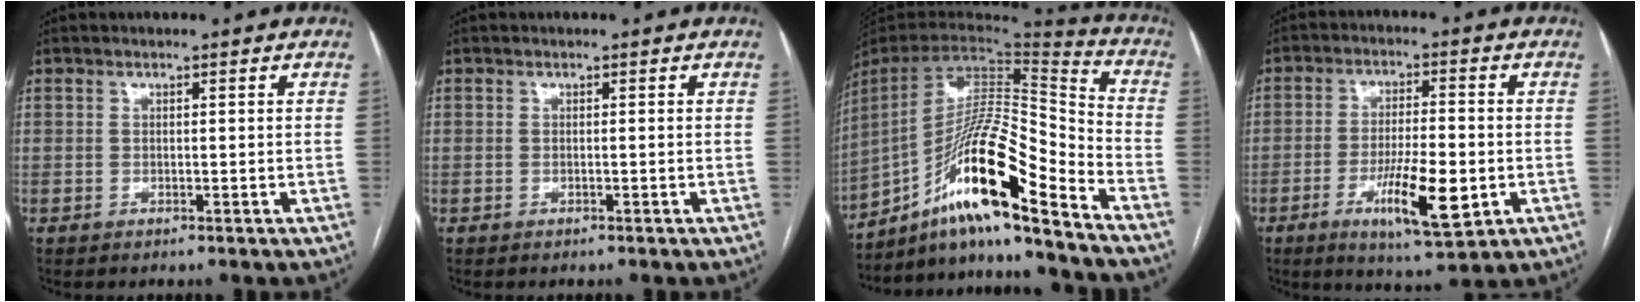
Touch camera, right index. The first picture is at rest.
{"total": 0.0}
{"total": 19.8, "force": [-13.2, 0.9, 14.7], "torque": [-0.279, 0.010, -0.237]}
{"total": 10.7, "force": [-3.6, 2.2, 9.8], "torque": [-0.172, -0.014, -0.052]}